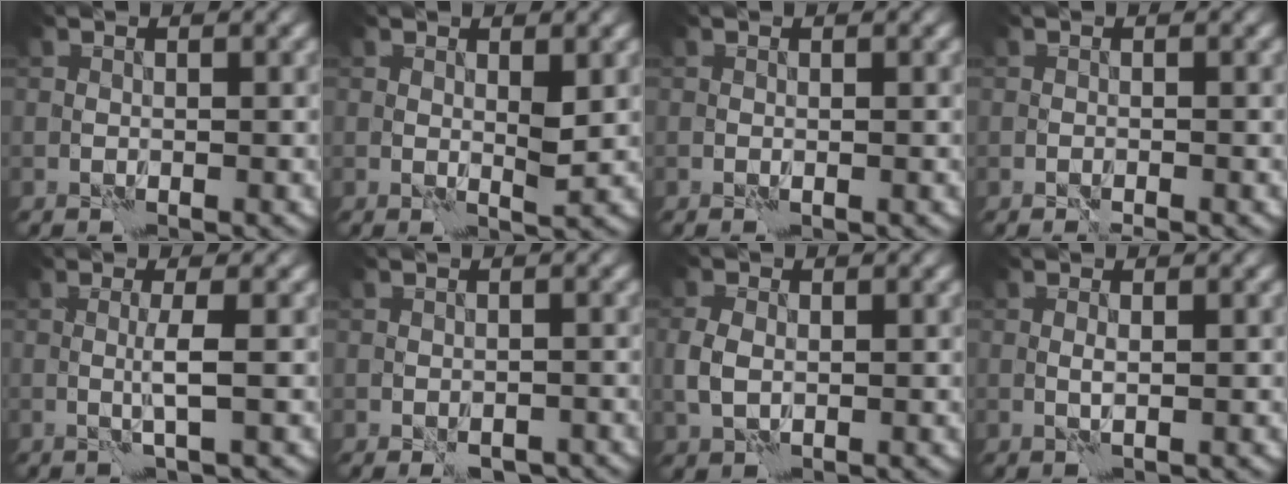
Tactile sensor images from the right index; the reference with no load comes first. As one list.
[{"total": 1.5, "force": [0.6, 0.4, 1.4], "torque": [-0.021, -0.006, 0.012]}, {"total": 0.0}, {"total": 0.6, "force": [-0.5, 0.0, 0.3], "torque": [-0.006, -0.003, -0.012]}, {"total": 1.8, "force": [0.4, -0.2, 1.7], "torque": [-0.034, -0.006, 0.004]}, {"total": 2.9, "force": [-2.2, 1.6, 1.0], "torque": [-0.010, -0.001, -0.025]}, {"total": 2.2, "force": [0.2, 1.6, 1.5], "torque": [-0.042, -0.001, 0.002]}, {"total": 0.7, "force": [0.4, -0.1, 0.5], "torque": [-0.013, -0.003, 0.007]}]